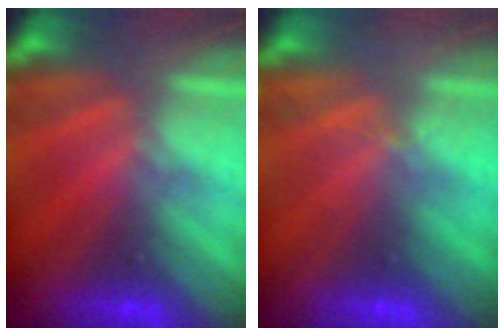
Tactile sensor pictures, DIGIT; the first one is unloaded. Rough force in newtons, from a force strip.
{"total": 2.0}